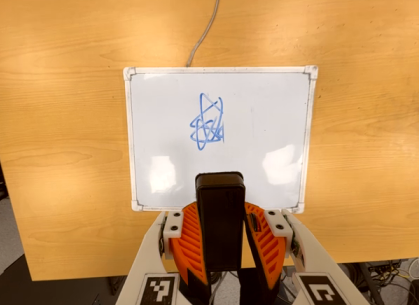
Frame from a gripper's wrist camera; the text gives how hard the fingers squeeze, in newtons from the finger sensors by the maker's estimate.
{"total": 7.7, "left": 7.6, "right": 7.9}